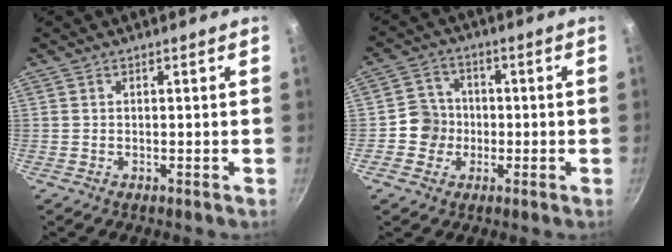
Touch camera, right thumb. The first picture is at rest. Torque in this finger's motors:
{"motor_torque": [0.31, 0.77, 0.18, -0.60, -0.01]}